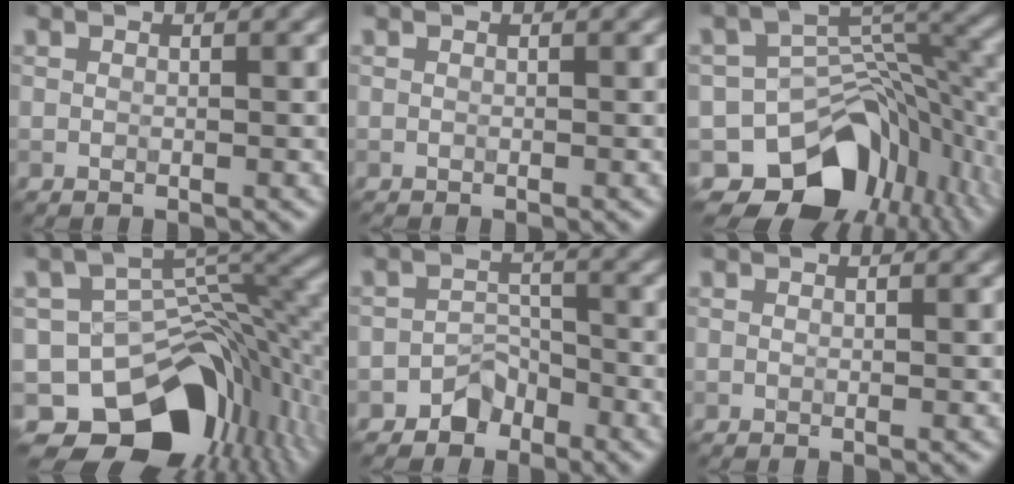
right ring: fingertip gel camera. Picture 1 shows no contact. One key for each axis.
{"total": 0.0}
{"total": 12.6, "fx": -7.3, "fy": 7.8, "fz": 6.7, "tx": -0.110, "ty": -0.010, "tz": -0.102}
{"total": 14.0, "fx": -6.9, "fy": 8.2, "fz": 9.0, "tx": -0.148, "ty": -0.007, "tz": -0.097}
{"total": 2.5, "fx": -2.0, "fy": 1.4, "fz": 0.3, "tx": 0.009, "ty": 0.013, "tz": -0.038}
{"total": 0.0}